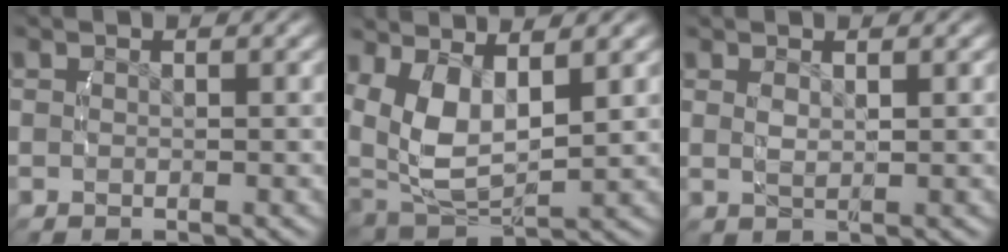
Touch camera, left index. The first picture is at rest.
{"total": 7.7, "force": [1.2, 5.4, 5.3], "torque": [-0.133, -0.029, 0.033]}
{"total": 1.5, "force": [0.8, 0.1, 1.2], "torque": [-0.020, 0.003, 0.016]}